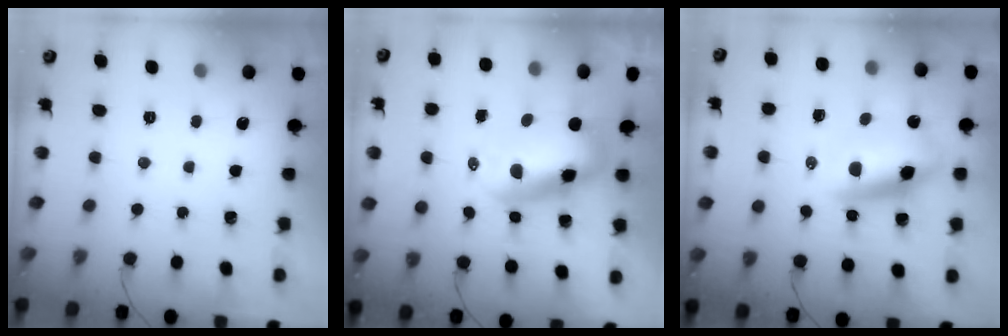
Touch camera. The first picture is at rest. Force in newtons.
{"total": 8.5, "press": 8.2, "slide": 2.1}
{"total": 10.4, "press": 10.1, "slide": 2.5}